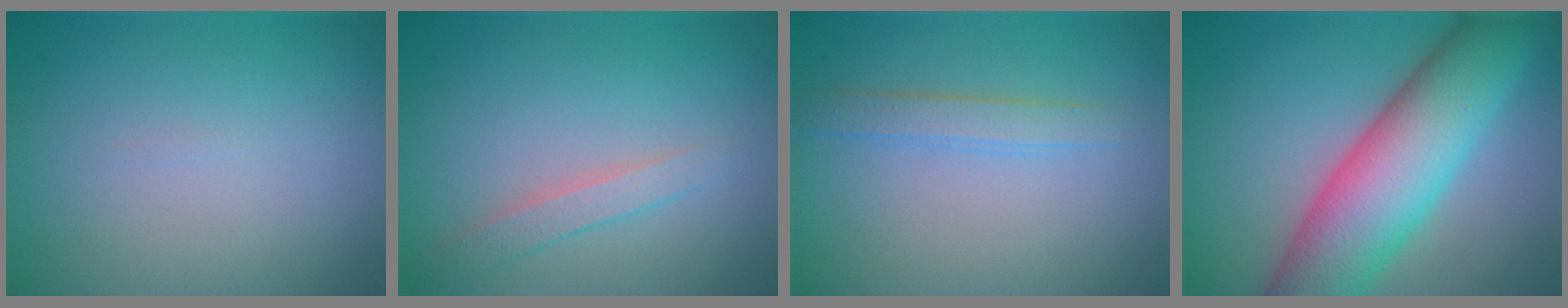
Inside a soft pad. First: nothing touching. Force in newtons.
{"total": 1.8, "press": 1.8, "slide": 0.1}
{"total": 1.8, "press": 1.8, "slide": 0.1}
{"total": 11.3, "press": 11.3, "slide": 0.3}